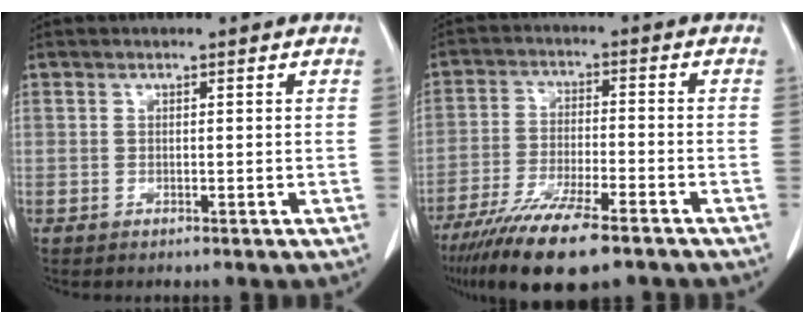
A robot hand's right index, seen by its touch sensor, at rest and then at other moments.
{"total": 14.4, "force": [-10.4, 2.4, 9.6], "torque": [-0.180, -0.036, -0.176]}